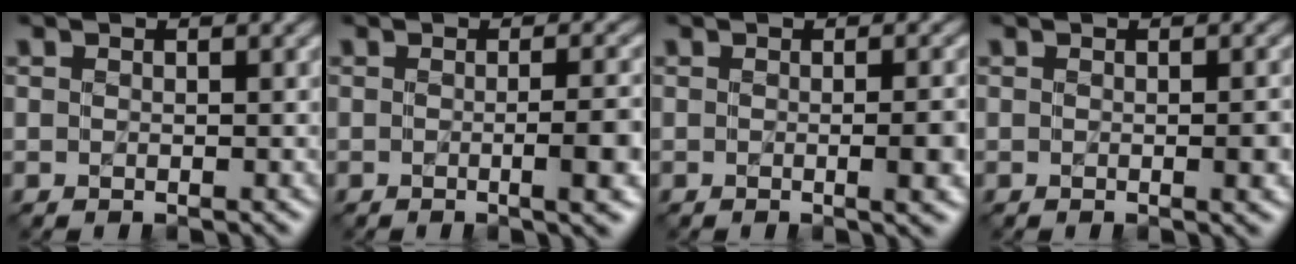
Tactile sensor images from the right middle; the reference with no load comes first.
{"total": 4.5, "force": [-0.6, 1.3, 4.3], "torque": [-0.048, 0.000, -0.005]}
{"total": 3.4, "force": [-0.3, 1.0, 3.2], "torque": [-0.033, 0.000, -0.002]}
{"total": 1.7, "force": [-0.2, 0.4, 1.6], "torque": [-0.016, 0.002, -0.002]}